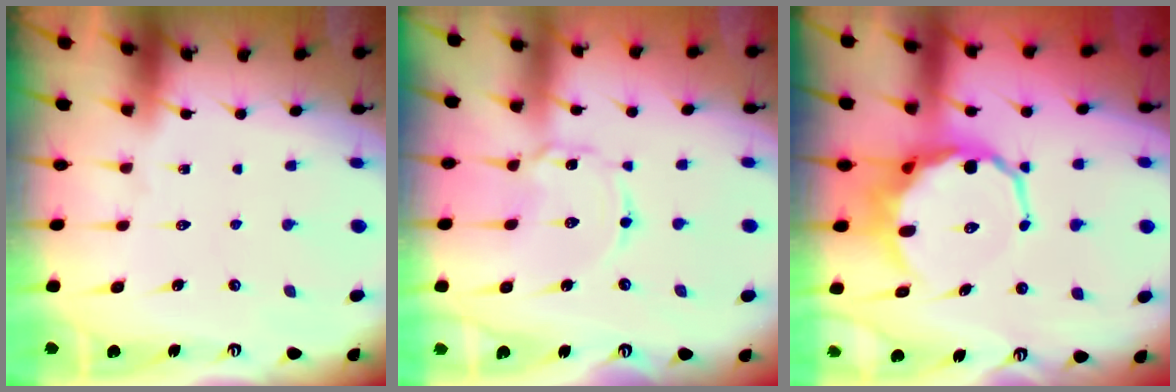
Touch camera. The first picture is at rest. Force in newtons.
{"total": 2.2, "press": 2.2, "slide": 0.3}
{"total": 9.9, "press": 9.6, "slide": 2.7}